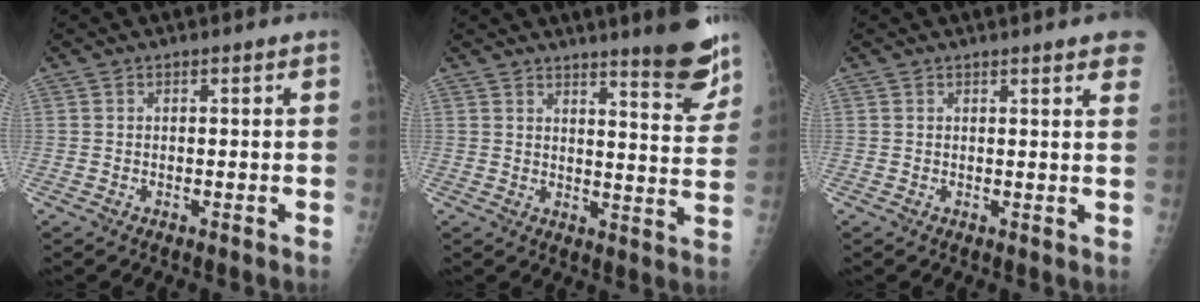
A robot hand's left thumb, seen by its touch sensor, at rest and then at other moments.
{"total": 9.7, "force": [7.5, 1.2, 6.0], "torque": [-0.057, -0.063, 0.098]}
{"total": 5.3, "force": [3.8, 0.7, 3.6], "torque": [-0.031, -0.003, 0.032]}